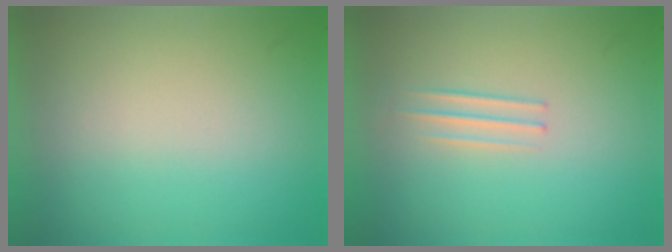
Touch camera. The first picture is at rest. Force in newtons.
{"total": 1.3}